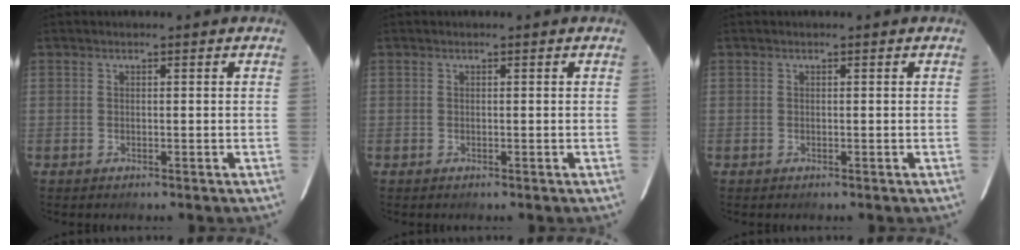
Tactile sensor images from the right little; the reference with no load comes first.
{"total": 0.0}
{"total": 0.0}